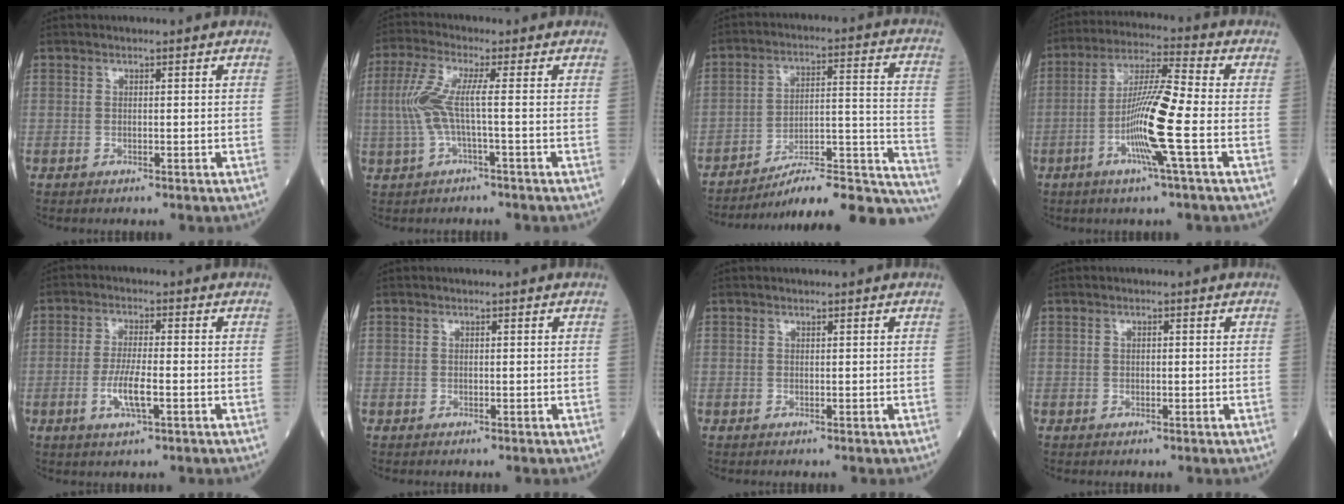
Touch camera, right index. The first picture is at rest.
{"total": 5.8, "force": [-0.3, 0.4, 5.8], "torque": [-0.143, 0.015, -0.007]}
{"total": 22.5, "force": [-20.2, 2.6, 9.6], "torque": [-0.057, 0.040, -0.283]}
{"total": 11.2, "force": [-3.2, -1.0, 10.7], "torque": [-0.204, -0.005, -0.065]}
{"total": 5.4, "force": [-1.6, 0.8, 5.1], "torque": [-0.105, -0.006, -0.027]}
{"total": 0.0}
{"total": 0.0}
{"total": 0.7, "force": [0.2, 0.2, 0.6], "torque": [-0.014, 0.001, 0.006]}